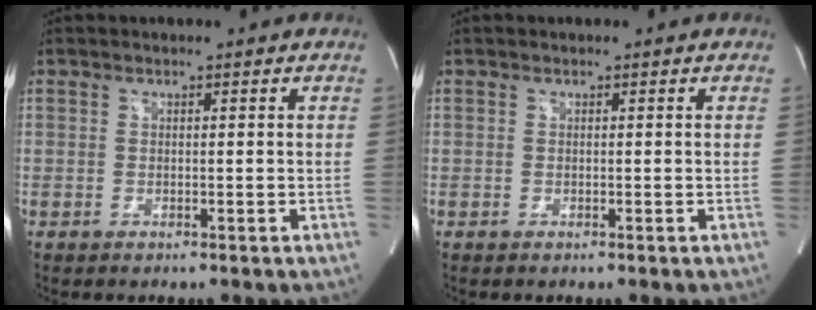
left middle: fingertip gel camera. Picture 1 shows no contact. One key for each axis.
{"total": 0.0}